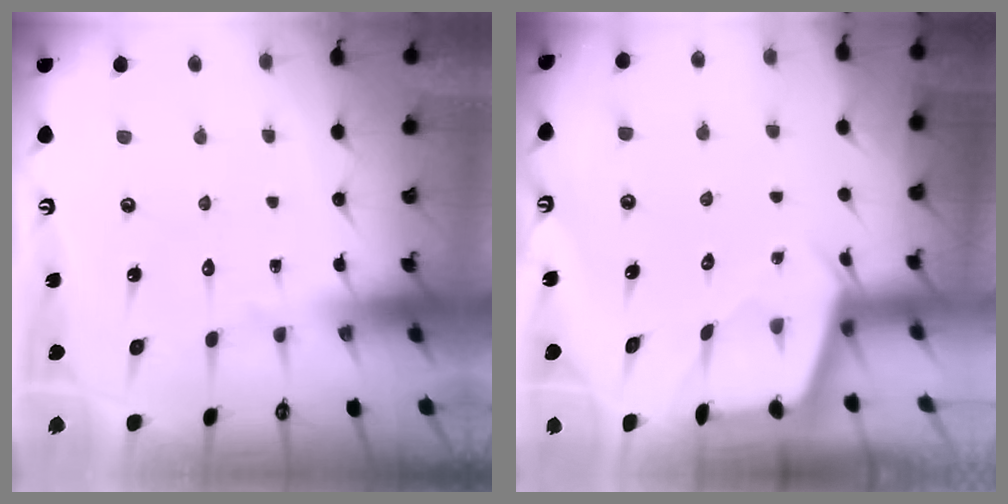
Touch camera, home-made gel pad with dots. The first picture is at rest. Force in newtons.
{"total": 2.6, "press": 2.5, "slide": 0.3}